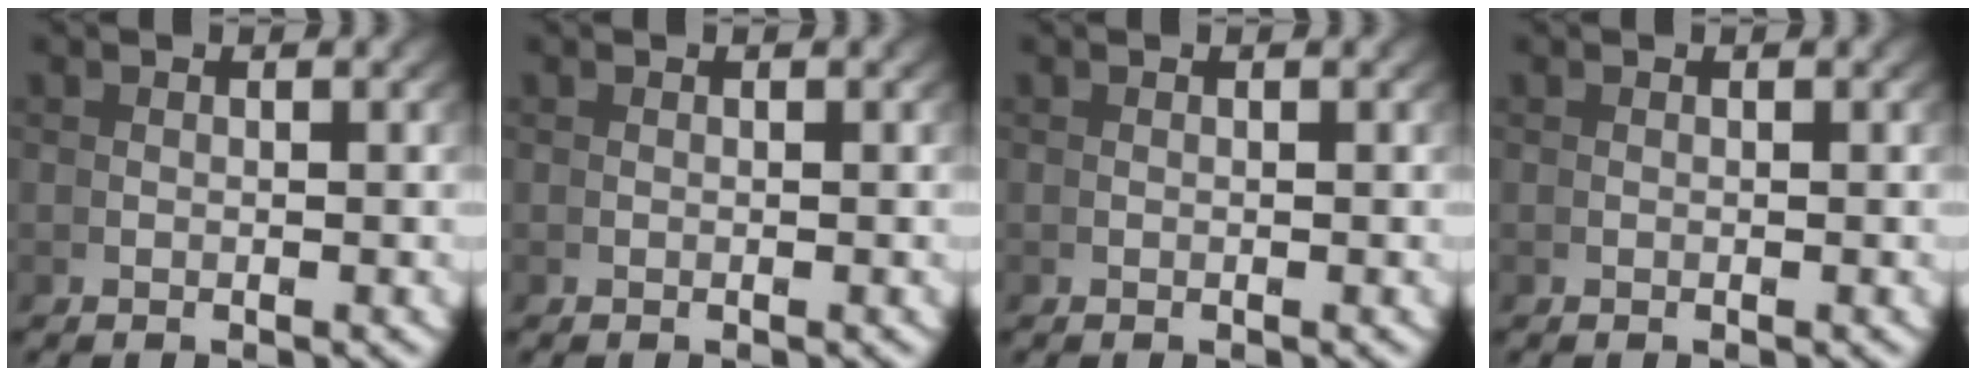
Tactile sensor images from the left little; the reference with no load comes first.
{"total": 0.0}
{"total": 0.0}
{"total": 0.0}